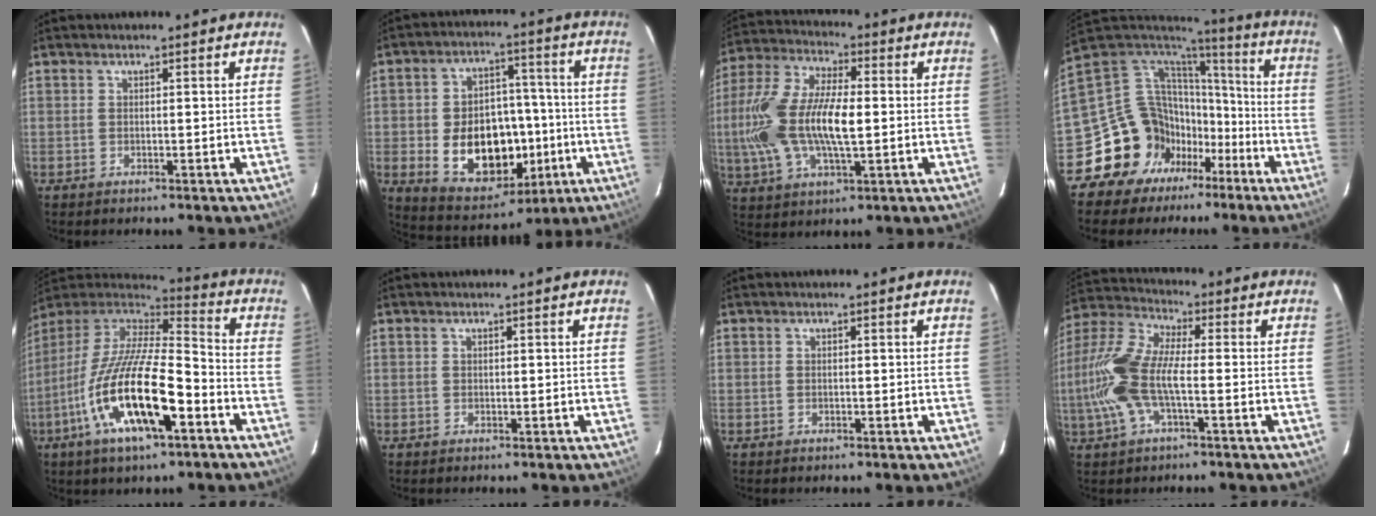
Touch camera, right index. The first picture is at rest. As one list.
[{"total": 17.2, "force": [-3.5, 12.2, 11.7], "torque": [-0.235, 0.016, -0.028]}, {"total": 18.2, "force": [-0.8, 7.4, 16.5], "torque": [-0.339, 0.003, -0.016]}, {"total": 16.0, "force": [-9.4, 12.5, 2.9], "torque": [-0.077, 0.051, -0.157]}, {"total": 21.9, "force": [-8.9, 6.7, 18.9], "torque": [-0.357, -0.034, -0.169]}, {"total": 0.0}, {"total": 0.0}, {"total": 13.4, "force": [-2.4, 4.7, 12.3], "torque": [-0.271, 0.007, -0.052]}]